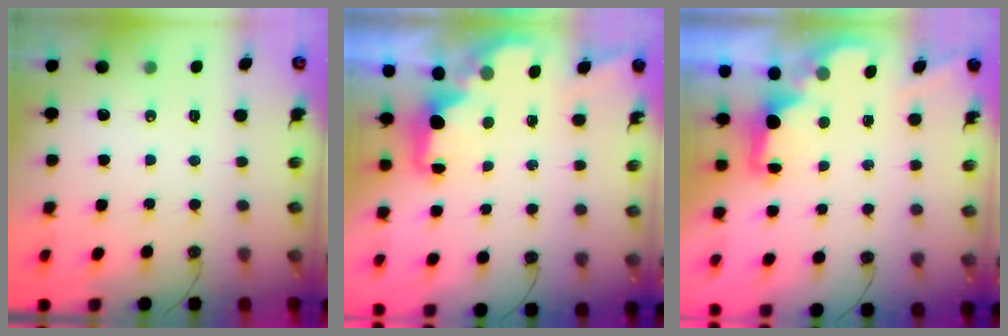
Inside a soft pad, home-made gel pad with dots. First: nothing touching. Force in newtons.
{"total": 1.9, "press": 1.8, "slide": 0.7}
{"total": 1.9, "press": 1.7, "slide": 0.8}